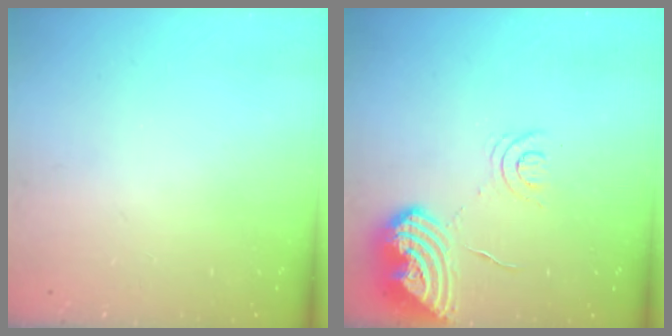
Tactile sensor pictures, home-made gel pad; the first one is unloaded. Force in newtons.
{"total": 12.4, "press": 12.3, "slide": 1.3}